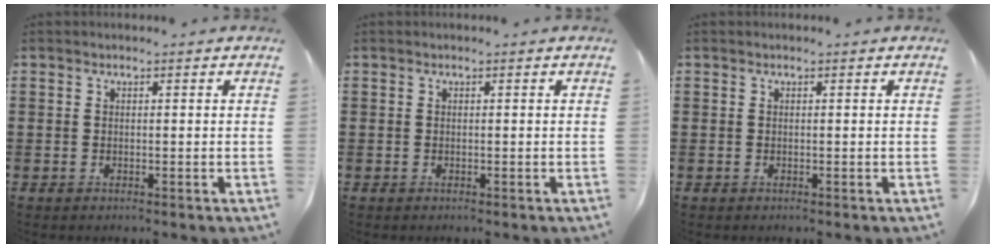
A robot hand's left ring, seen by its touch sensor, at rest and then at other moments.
{"total": 0.0}
{"total": 0.0}